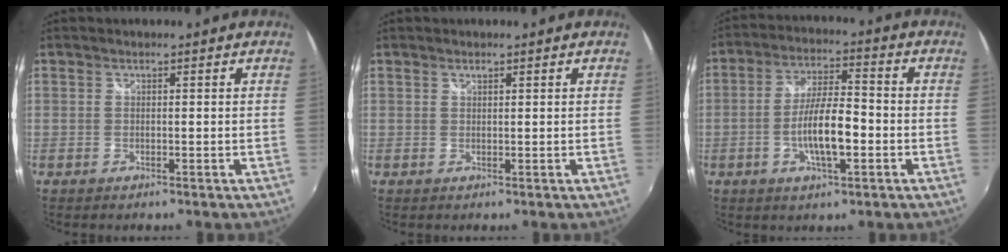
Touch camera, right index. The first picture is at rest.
{"total": 0.5, "force": [0.4, 0.2, 0.2], "torque": [-0.002, 0.001, 0.008]}
{"total": 9.6, "force": [-2.8, 2.5, 8.9], "torque": [-0.167, -0.001, -0.047]}